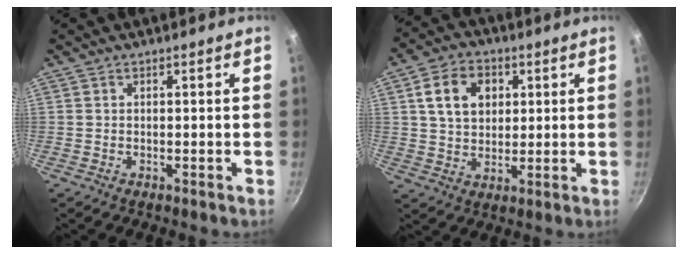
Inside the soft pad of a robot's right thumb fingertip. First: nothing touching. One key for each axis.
{"total": 10.5, "fx": 3.0, "fy": 7.8, "fz": 6.3, "tx": -0.089, "ty": 0.003, "tz": 0.047}